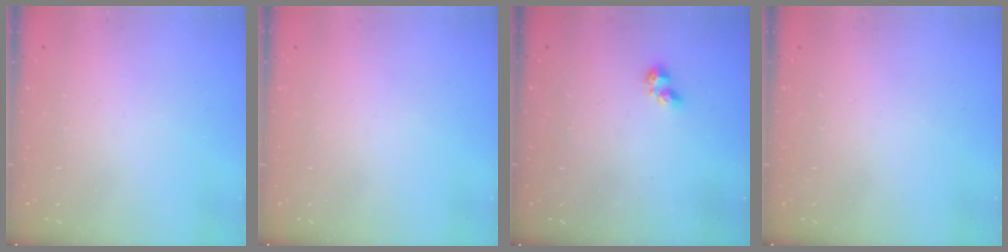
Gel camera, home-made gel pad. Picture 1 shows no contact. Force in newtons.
{"total": 0.0}
{"total": 2.3, "press": 2.2, "slide": 0.6}
{"total": 0.0}